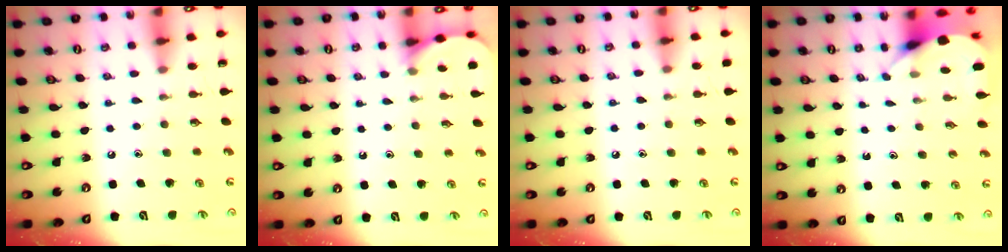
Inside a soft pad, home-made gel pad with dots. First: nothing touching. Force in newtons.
{"total": 4.5, "press": 4.4, "slide": 0.3}
{"total": 3.5, "press": 3.5, "slide": 0.5}
{"total": 3.7, "press": 3.7, "slide": 0.2}